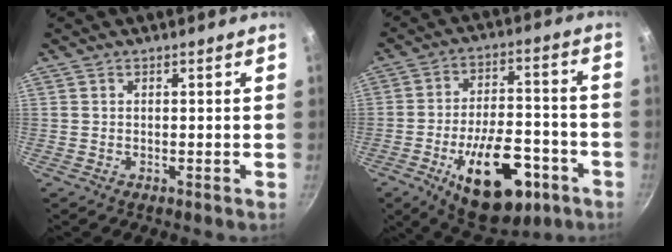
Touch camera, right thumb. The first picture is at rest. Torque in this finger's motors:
{"motor_torque": [0.85, 0.73, 1.70, -1.09, 0.27]}